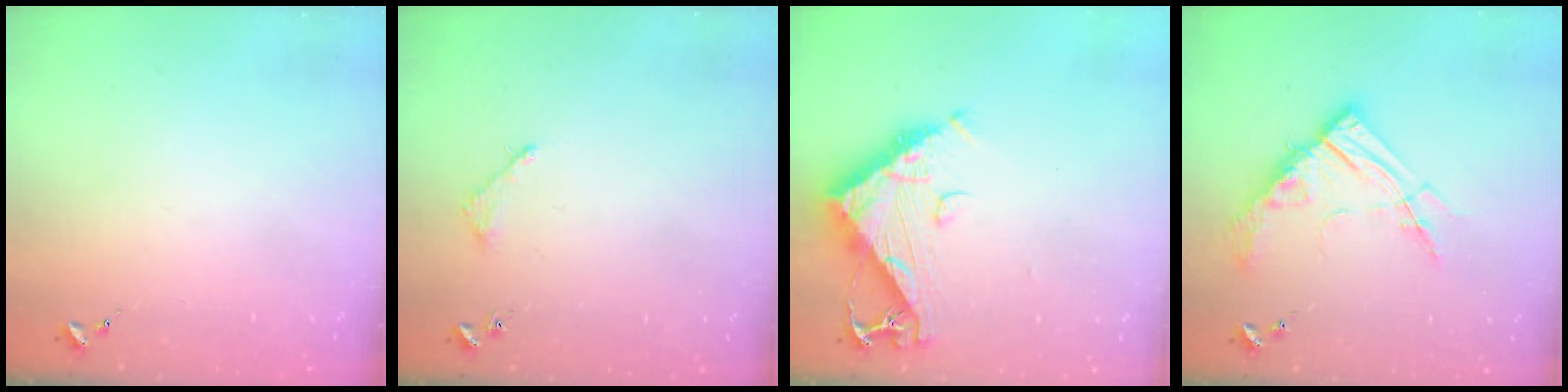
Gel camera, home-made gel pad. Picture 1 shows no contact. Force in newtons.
{"total": 3.0, "press": 3.0, "slide": 0.4}
{"total": 10.6, "press": 10.5, "slide": 1.1}
{"total": 14.1, "press": 14.0, "slide": 1.5}